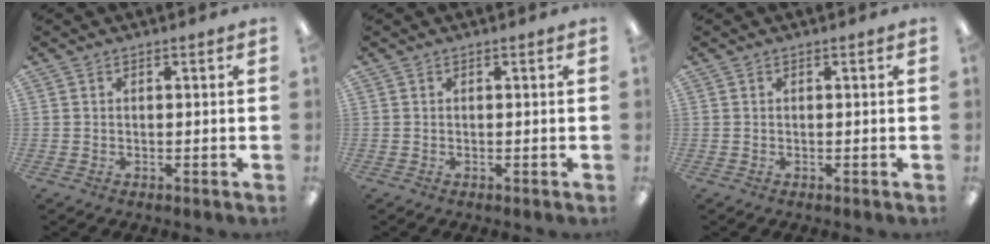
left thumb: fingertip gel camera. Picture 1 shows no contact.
{"total": 0.0}
{"total": 0.0}